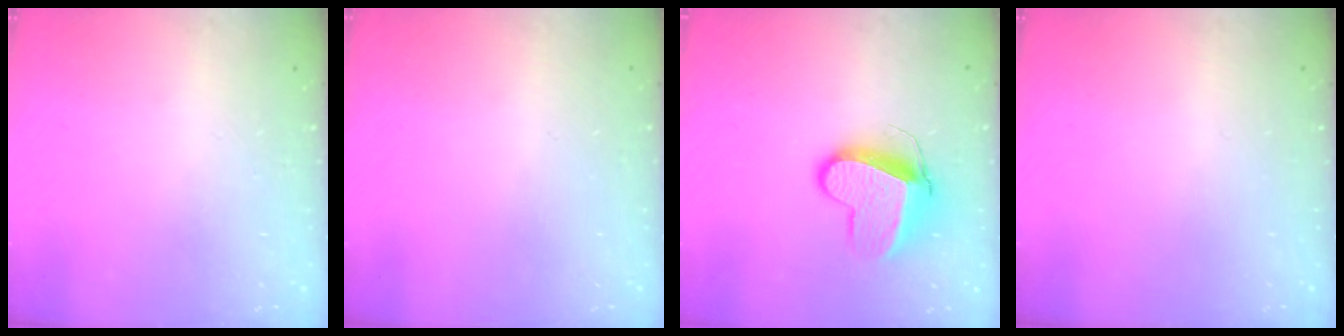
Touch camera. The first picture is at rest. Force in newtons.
{"total": 0.6, "press": 0.6, "slide": 0.2}
{"total": 10.9, "press": 10.8, "slide": 1.3}
{"total": 0.0}